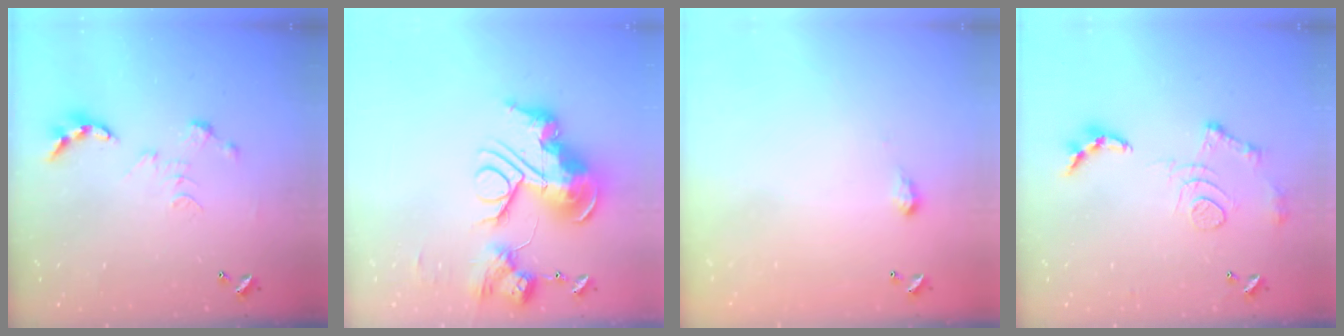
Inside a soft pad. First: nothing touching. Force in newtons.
{"total": 0.7, "press": 0.7, "slide": 0.0}
{"total": 2.0, "press": 2.0, "slide": 0.3}
{"total": 12.5, "press": 12.5, "slide": 1.1}